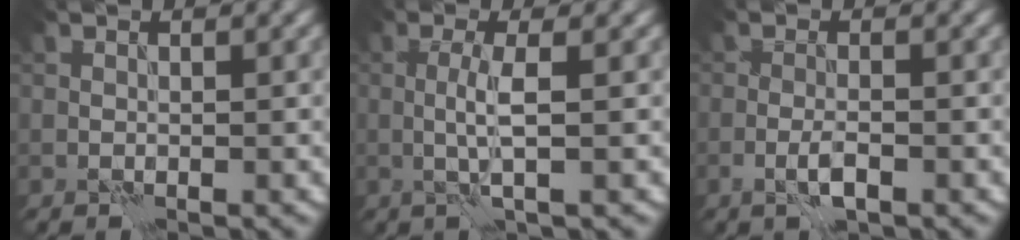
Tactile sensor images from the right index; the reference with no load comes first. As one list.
[{"total": 2.6, "force": [0.0, 0.3, 2.6], "torque": [-0.055, 0.000, -0.002]}, {"total": 2.0, "force": [-1.0, 0.5, 1.6], "torque": [-0.034, 0.002, -0.022]}]